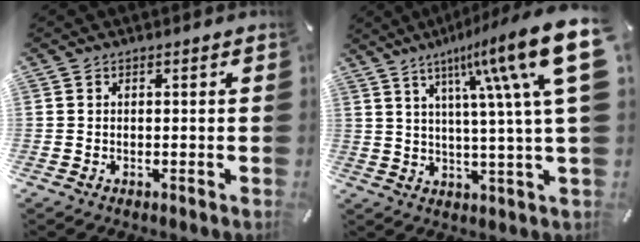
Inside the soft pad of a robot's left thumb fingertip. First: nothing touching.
{"total": 22.0, "force": [8.3, 3.7, 20.0], "torque": [-0.300, -0.042, 0.119]}